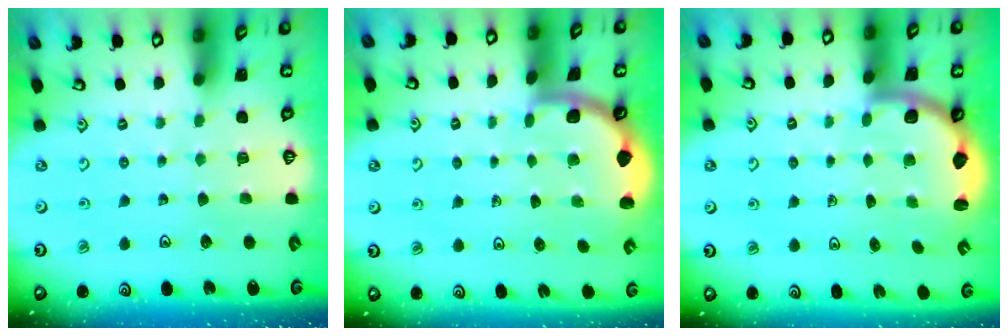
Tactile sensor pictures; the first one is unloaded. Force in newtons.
{"total": 1.7, "press": 1.7, "slide": 0.1}
{"total": 2.6, "press": 2.5, "slide": 0.6}